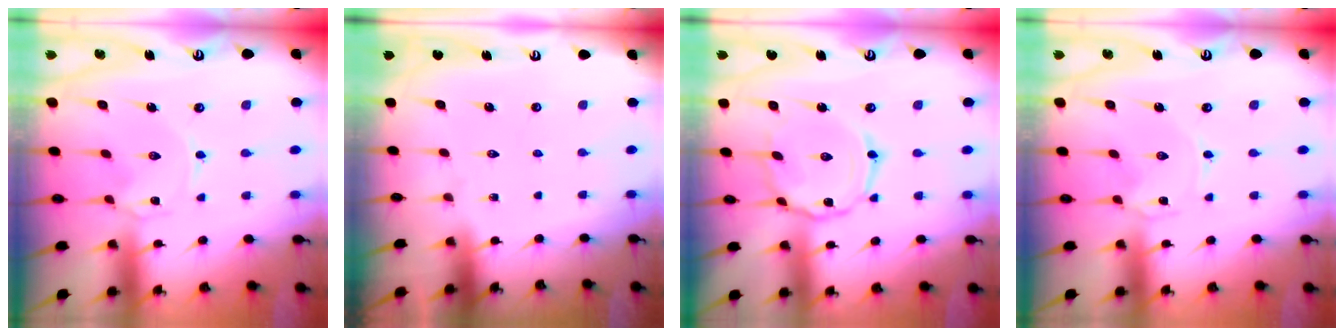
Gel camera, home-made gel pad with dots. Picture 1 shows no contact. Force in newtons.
{"total": 0.0}
{"total": 8.3, "press": 8.2, "slide": 0.4}
{"total": 0.0}